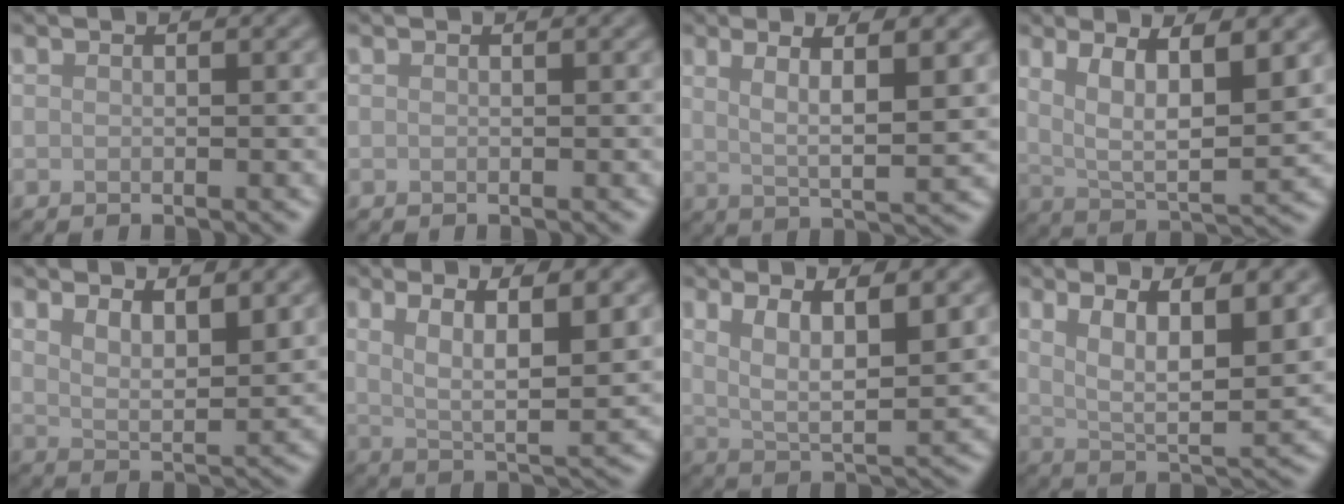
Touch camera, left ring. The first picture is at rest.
{"total": 0.0}
{"total": 5.5, "force": [2.2, 1.2, 4.9], "torque": [-0.080, -0.004, 0.041]}
{"total": 7.5, "force": [2.8, 2.5, 6.5], "torque": [-0.117, -0.010, 0.054]}
{"total": 4.8, "force": [3.3, 1.6, 3.1], "torque": [-0.050, -0.009, 0.061]}
{"total": 7.0, "force": [2.8, 1.9, 6.1], "torque": [-0.100, -0.005, 0.054]}
{"total": 6.0, "force": [2.6, 1.9, 5.1], "torque": [-0.093, -0.011, 0.051]}
{"total": 7.8, "force": [3.3, 2.6, 6.6], "torque": [-0.118, -0.009, 0.062]}